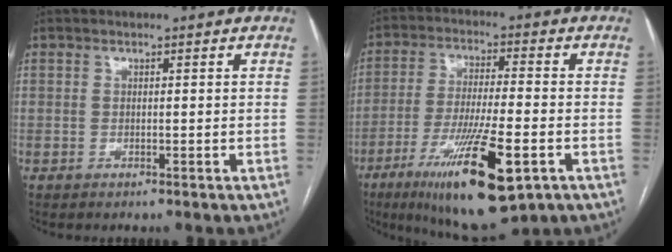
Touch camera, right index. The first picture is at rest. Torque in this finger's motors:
{"motor_torque": [1.69, -0.45, 0.89, 0.21]}